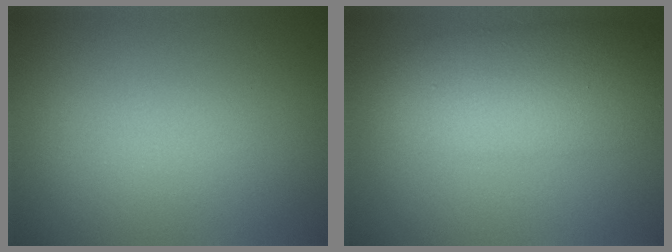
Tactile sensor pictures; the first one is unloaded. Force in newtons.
{"total": 7.2, "press": 7.2, "slide": 0.3}